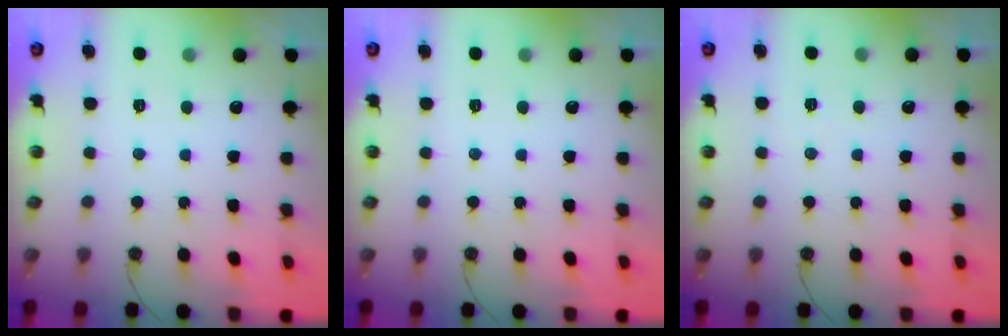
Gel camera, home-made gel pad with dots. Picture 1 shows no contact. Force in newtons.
{"total": 0.0}
{"total": 5.2, "press": 2.8, "slide": 4.4}